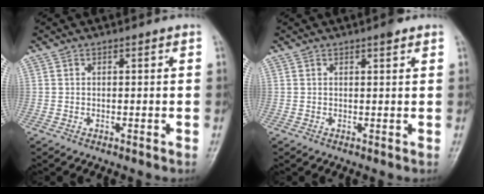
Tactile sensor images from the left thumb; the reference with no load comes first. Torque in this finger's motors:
{"motor_torque": [0.48, 0.06, 0.21, -0.29, 0.00]}